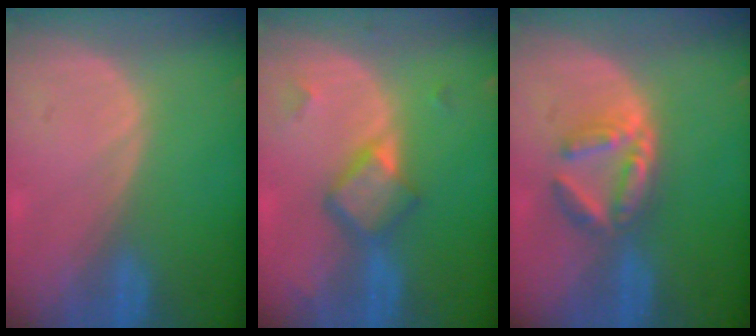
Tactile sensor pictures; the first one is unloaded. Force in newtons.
{"total": 5.8, "press": 5.0, "slide": 3.0}
{"total": 5.4, "press": 5.3, "slide": 1.0}